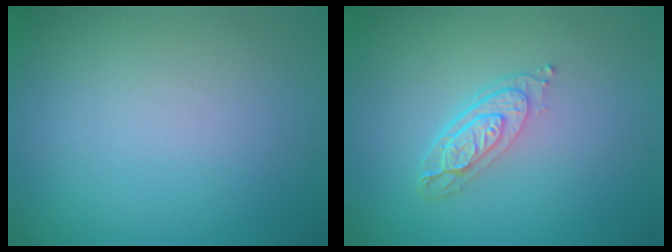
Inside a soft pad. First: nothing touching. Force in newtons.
{"total": 3.4, "press": 2.6, "slide": 2.2}